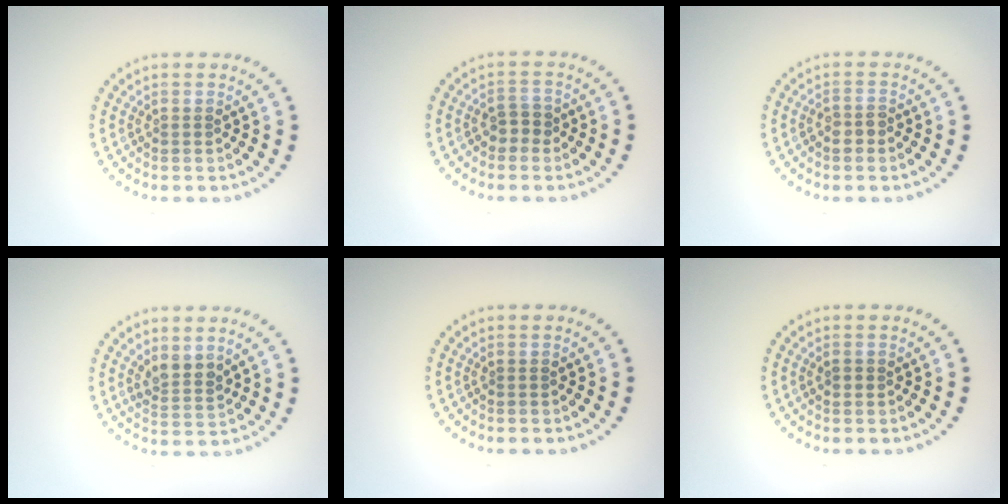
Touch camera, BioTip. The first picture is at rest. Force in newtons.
{"total": 1.6, "press": 1.5, "slide": 0.6}
{"total": 1.6, "press": 1.4, "slide": 0.8}
{"total": 2.2, "press": 1.9, "slide": 1.2}
{"total": 0.0}
{"total": 0.8, "press": 0.8, "slide": 0.3}